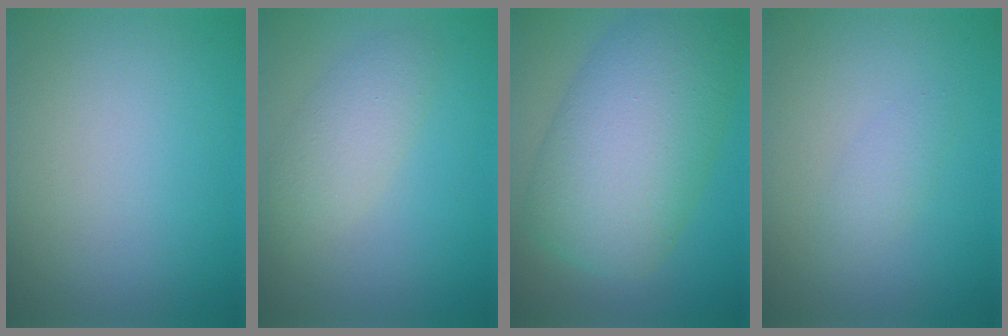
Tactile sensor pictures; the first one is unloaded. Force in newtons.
{"total": 2.9, "press": 2.9, "slide": 0.0}
{"total": 11.5, "press": 11.5, "slide": 0.2}
{"total": 1.4, "press": 1.3, "slide": 0.1}